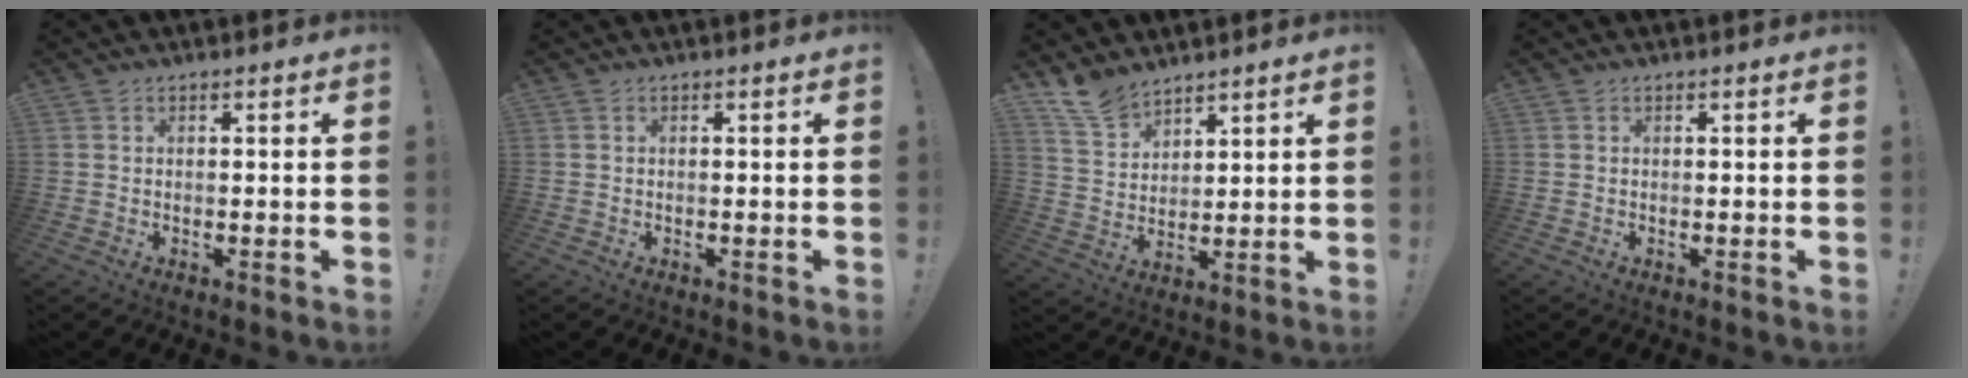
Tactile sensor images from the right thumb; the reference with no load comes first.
{"total": 0.0}
{"total": 9.1, "force": [7.7, 4.2, 2.3], "torque": [-0.044, -0.056, 0.151]}
{"total": 0.0}